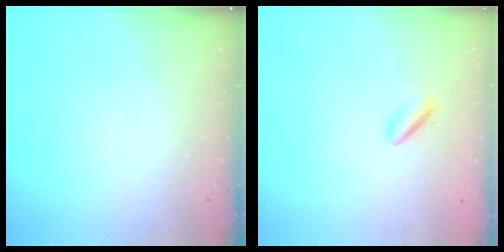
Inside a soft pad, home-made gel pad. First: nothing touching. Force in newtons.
{"total": 1.8, "press": 1.7, "slide": 0.6}